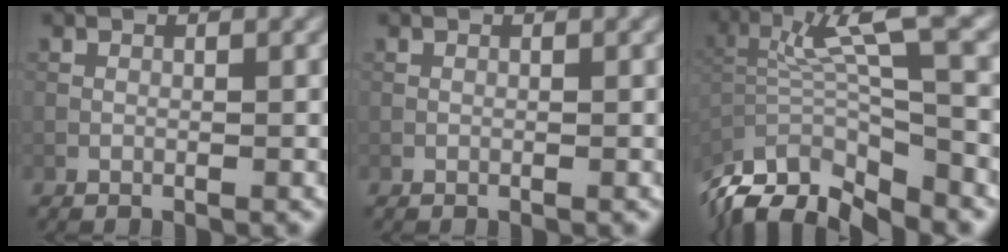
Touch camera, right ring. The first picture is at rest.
{"total": 0.0}
{"total": 9.9, "force": [-3.1, 3.0, 8.9], "torque": [-0.174, 0.006, -0.046]}